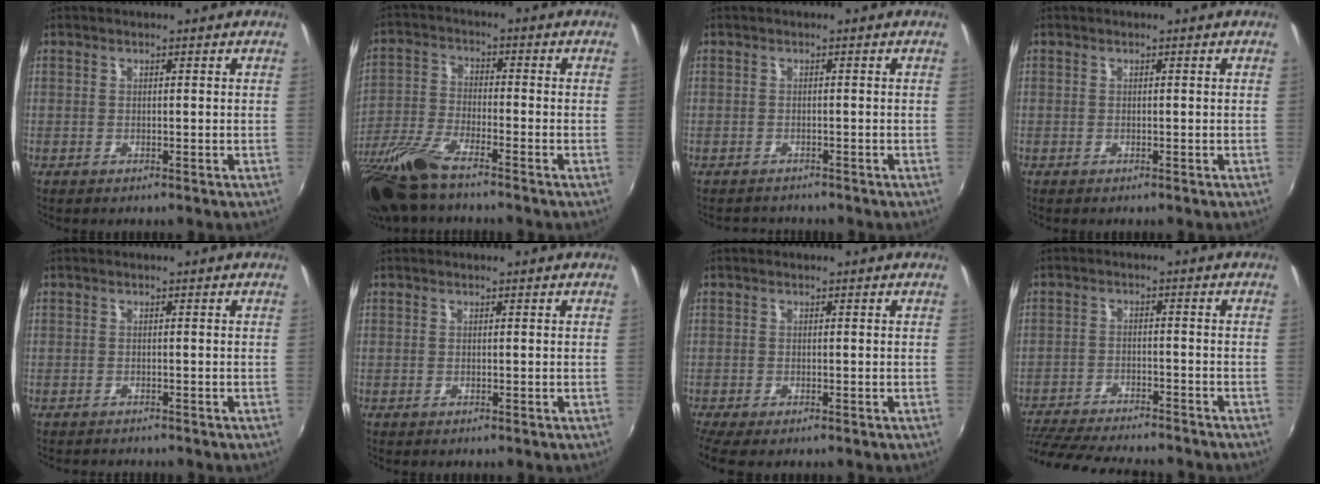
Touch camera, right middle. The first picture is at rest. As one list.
[{"total": 12.8, "force": [-9.9, 2.3, 7.8], "torque": [-0.174, -0.034, -0.198]}, {"total": 2.4, "force": [-2.3, 0.6, 0.2], "torque": [-0.010, -0.005, -0.036]}, {"total": 0.0}, {"total": 2.2, "force": [-2.1, 0.3, 0.6], "torque": [-0.019, -0.012, -0.033]}, {"total": 0.0}, {"total": 0.0}, {"total": 18.0, "force": [-15.8, 3.5, 8.0], "torque": [-0.169, -0.027, -0.242]}]